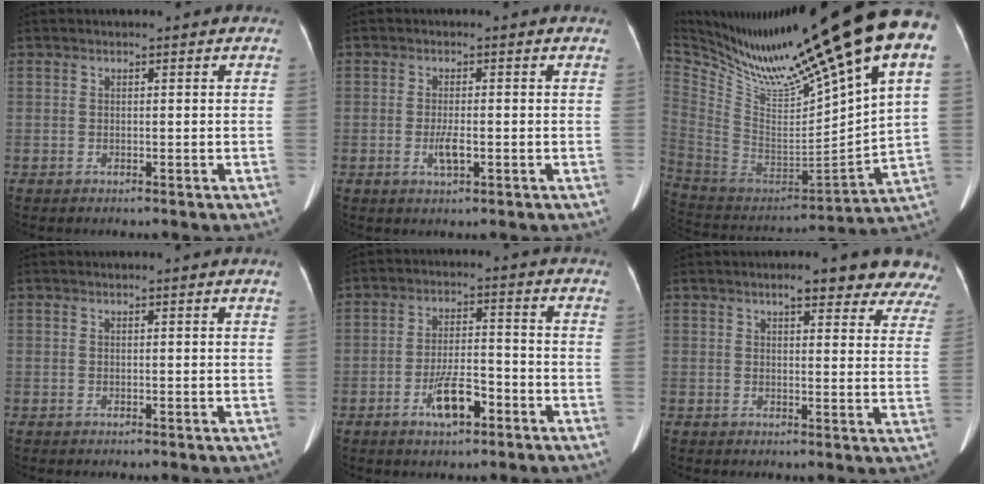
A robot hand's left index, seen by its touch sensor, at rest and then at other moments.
{"total": 2.6, "force": [-0.8, 0.6, 2.5], "torque": [-0.050, -0.003, -0.012]}
{"total": 26.9, "force": [19.0, 1.0, 19.0], "torque": [-0.327, -0.024, 0.327]}
{"total": 0.0}
{"total": 6.6, "force": [-3.5, 2.0, 5.2], "torque": [-0.102, 0.003, -0.059]}
{"total": 12.2, "force": [10.8, 2.7, 4.9], "torque": [-0.021, -0.007, 0.100]}